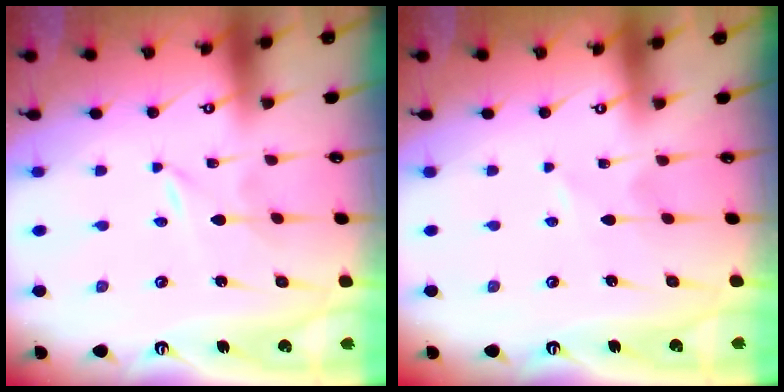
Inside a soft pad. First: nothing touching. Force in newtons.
{"total": 1.6, "press": 1.6, "slide": 0.2}